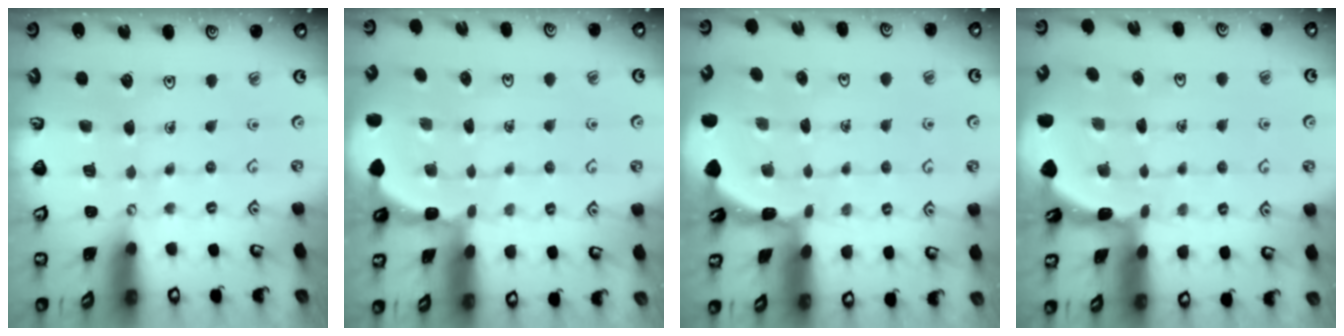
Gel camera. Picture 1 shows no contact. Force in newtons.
{"total": 1.6, "press": 1.6, "slide": 0.2}
{"total": 1.5, "press": 1.5, "slide": 0.1}
{"total": 1.8, "press": 1.8, "slide": 0.1}